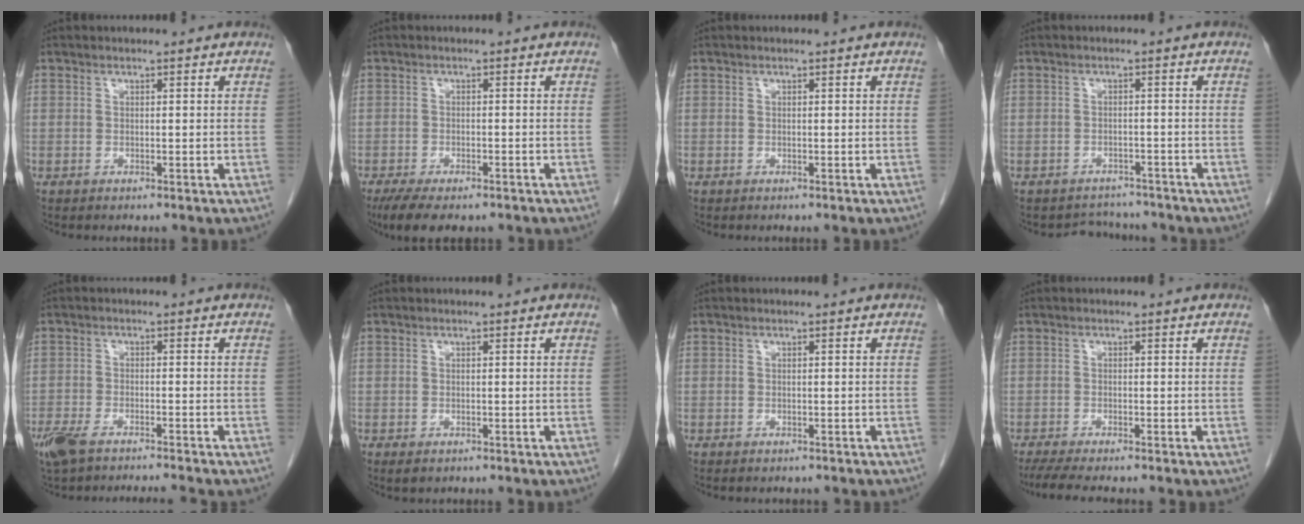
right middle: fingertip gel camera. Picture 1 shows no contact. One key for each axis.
{"total": 7.1, "fx": -5.2, "fy": 2.5, "fz": 4.0, "tx": -0.062, "ty": -0.012, "tz": -0.080}
{"total": 0.0}
{"total": 4.1, "fx": -3.7, "fy": 1.6, "fz": -0.7, "tx": 0.010, "ty": 0.011, "tz": -0.052}
{"total": 8.2, "fx": -6.9, "fy": 0.9, "fz": 4.2, "tx": -0.077, "ty": -0.011, "tz": -0.116}
{"total": 1.2, "fx": -0.8, "fy": 0.7, "fz": 0.6, "tx": -0.010, "ty": 0.000, "tz": -0.005}
{"total": 2.9, "fx": -2.5, "fy": 1.0, "fz": 1.0, "tx": -0.017, "ty": -0.005, "tz": -0.027}
{"total": 5.3, "fx": -4.4, "fy": 0.1, "fz": 2.9, "tx": -0.047, "ty": -0.015, "tz": -0.074}